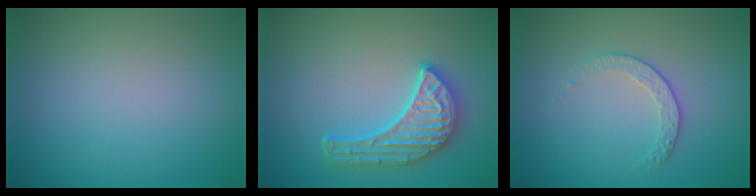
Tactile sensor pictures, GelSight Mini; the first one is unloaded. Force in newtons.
{"total": 4.5, "press": 4.1, "slide": 2.0}
{"total": 1.6, "press": 1.0, "slide": 1.3}